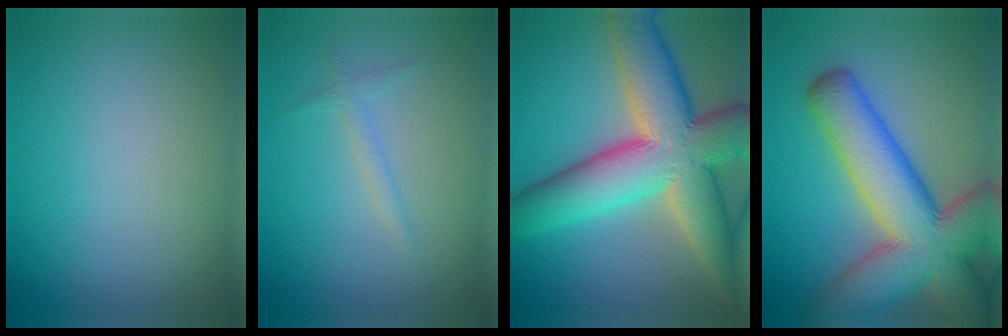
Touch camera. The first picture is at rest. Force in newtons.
{"total": 1.1, "press": 1.1, "slide": 0.1}
{"total": 13.7, "press": 13.7, "slide": 0.9}
{"total": 13.4, "press": 13.4, "slide": 0.8}